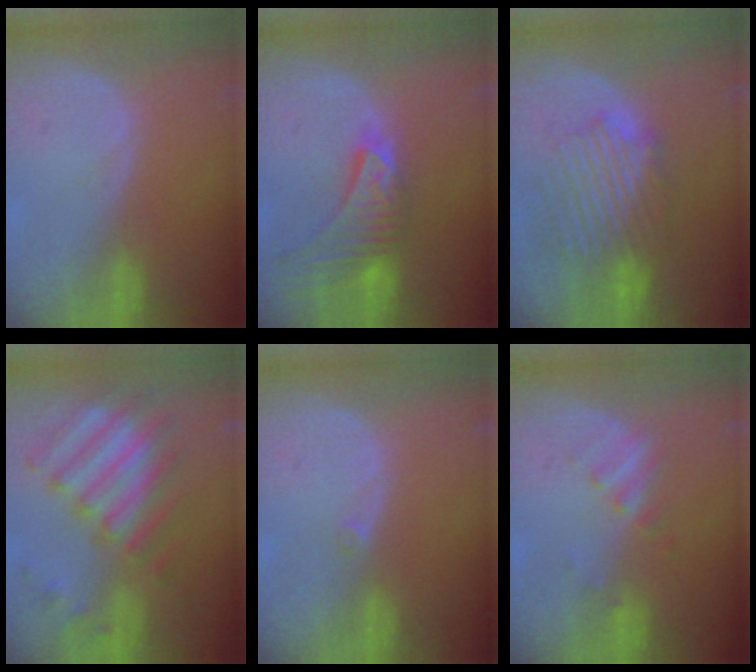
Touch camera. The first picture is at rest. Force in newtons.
{"total": 9.2, "press": 8.2, "slide": 4.2}
{"total": 8.9, "press": 8.8, "slide": 1.5}
{"total": 11.3, "press": 10.6, "slide": 3.9}
{"total": 0.8, "press": 0.6, "slide": 0.4}
{"total": 2.7, "press": 2.7, "slide": 0.5}